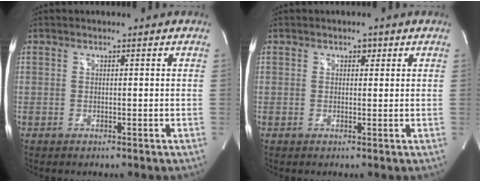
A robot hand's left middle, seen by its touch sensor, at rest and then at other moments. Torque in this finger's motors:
{"motor_torque": [-0.13, 0.02, -0.02, 0.00]}